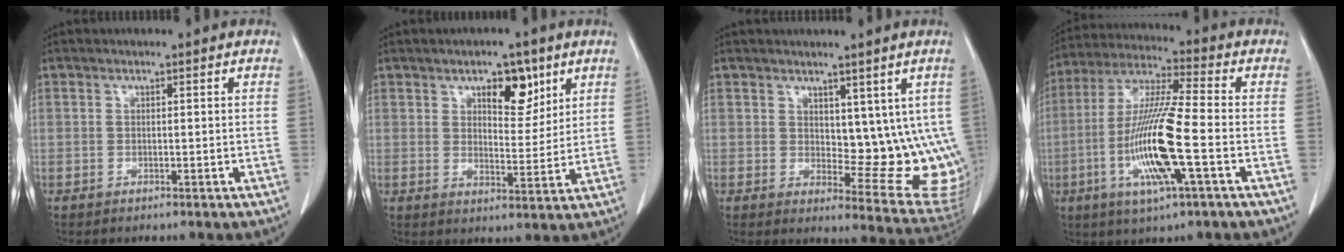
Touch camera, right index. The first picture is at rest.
{"total": 6.9, "force": [3.9, 3.1, 4.7], "torque": [-0.064, 0.001, 0.060]}
{"total": 10.8, "force": [3.1, 5.1, 9.0], "torque": [-0.093, -0.015, 0.053]}
{"total": 15.2, "force": [-3.8, 0.8, 14.7], "torque": [-0.300, -0.012, -0.072]}